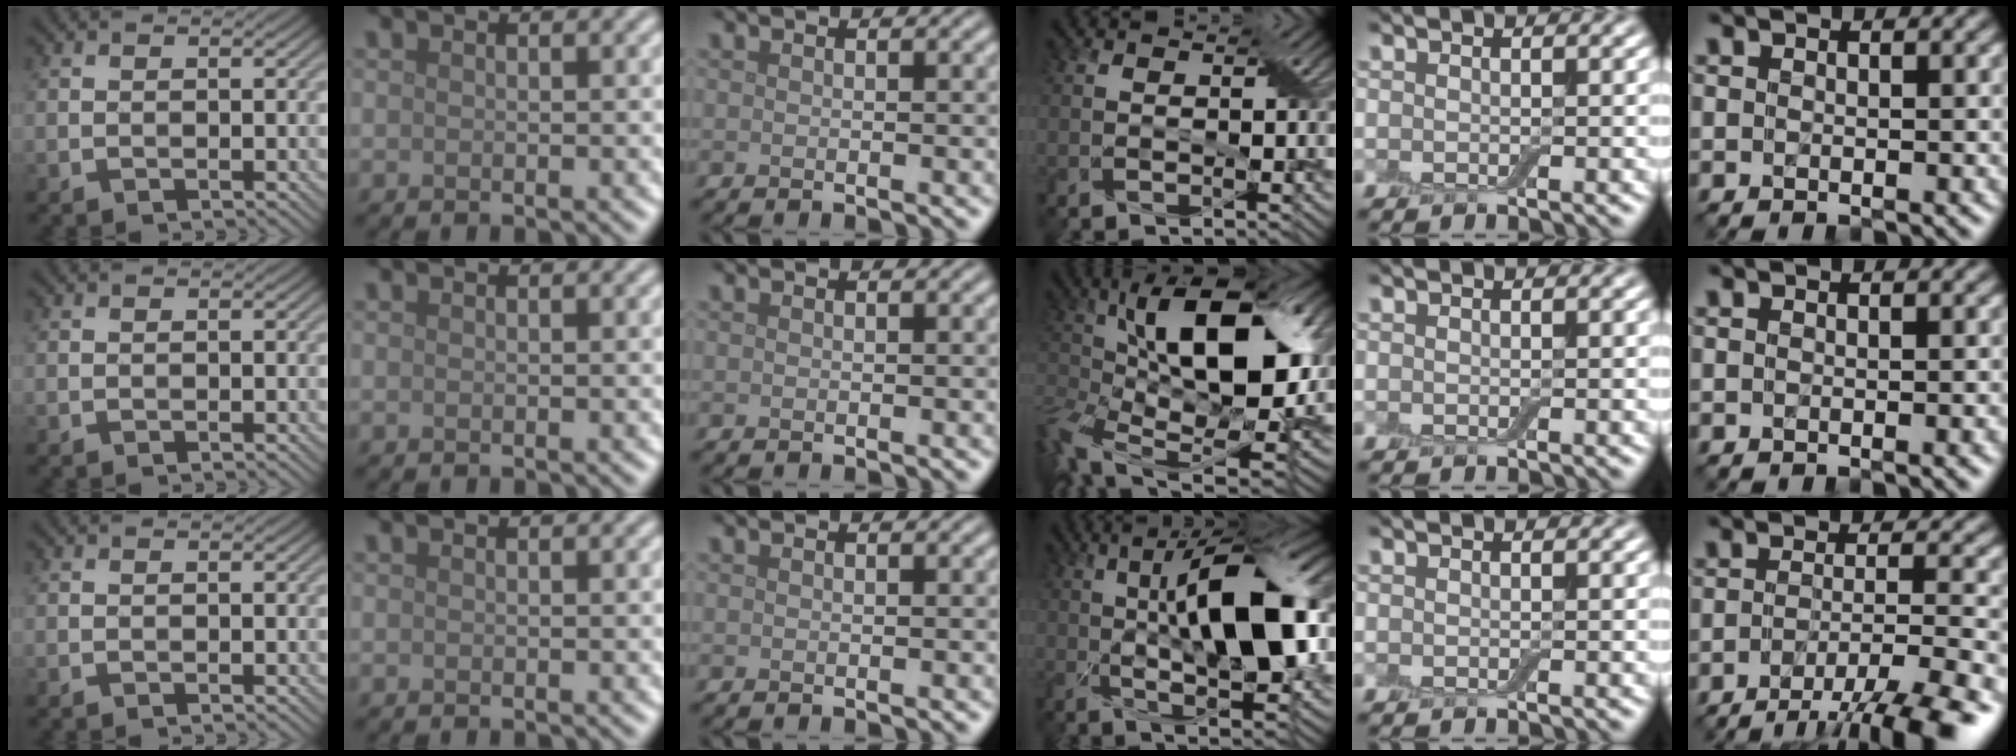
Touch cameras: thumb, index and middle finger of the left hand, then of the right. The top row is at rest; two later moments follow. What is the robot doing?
{"motion": "close", "object": "airpods case & airpods"}